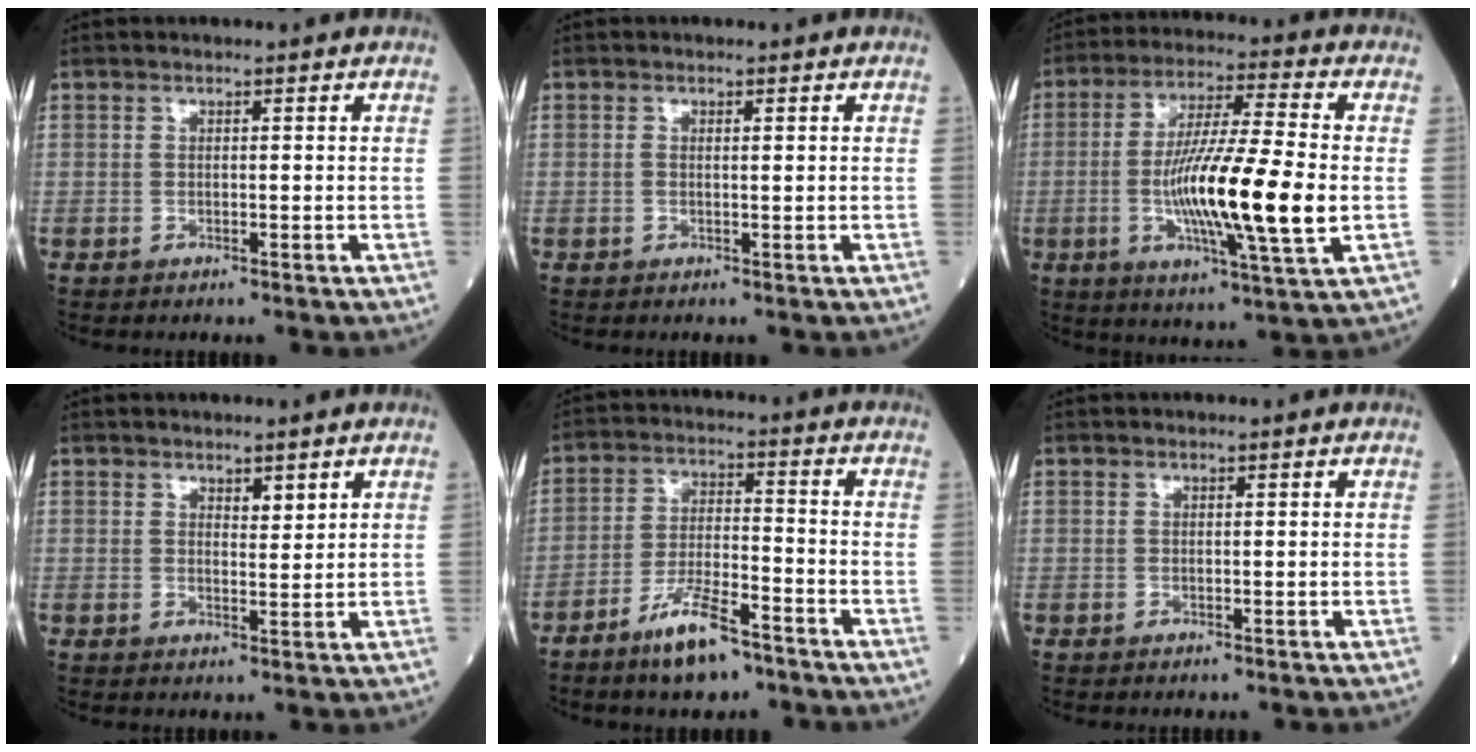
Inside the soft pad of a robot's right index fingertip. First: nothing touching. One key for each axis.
{"total": 0.8, "fx": 0.3, "fy": 0.1, "fz": 0.7, "tx": -0.021, "ty": 0.004, "tz": 0.007}
{"total": 16.7, "fx": -2.2, "fy": 0.6, "fz": 16.6, "tx": -0.297, "ty": -0.015, "tz": -0.043}
{"total": 1.9, "fx": 1.3, "fy": 0.6, "fz": 1.2, "tx": -0.019, "ty": -0.005, "tz": 0.024}
{"total": 8.8, "fx": -6.1, "fy": 2.0, "fz": 5.9, "tx": -0.118, "ty": -0.008, "tz": -0.112}
{"total": 0.0}